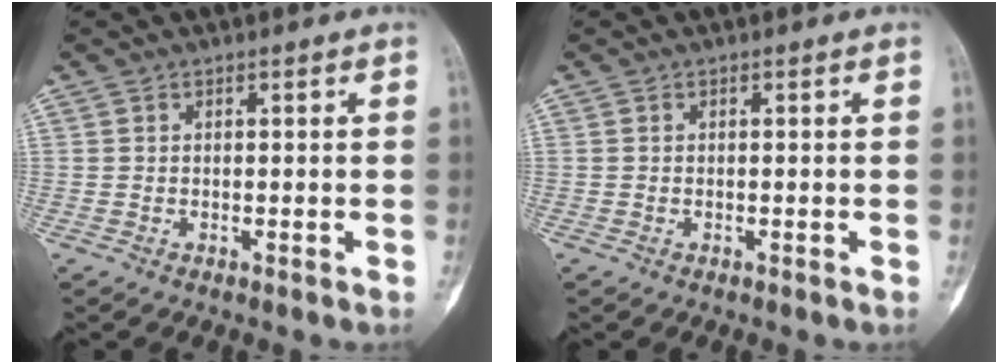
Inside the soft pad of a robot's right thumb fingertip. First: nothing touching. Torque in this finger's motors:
{"motor_torque": [-0.31, 0.25, -0.47, -0.05, -0.02]}